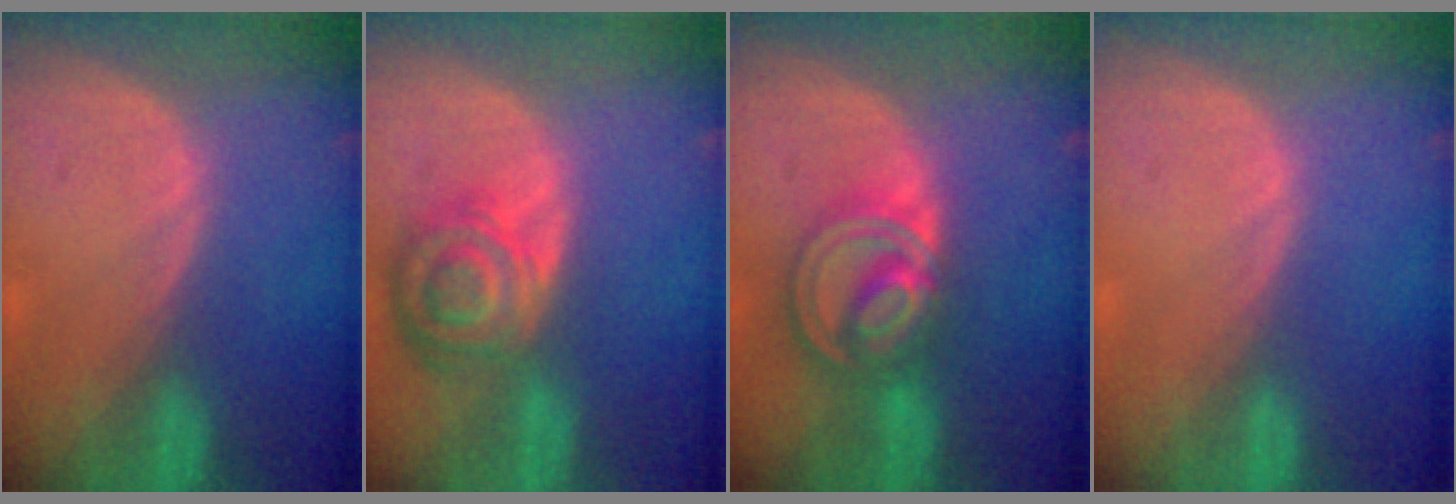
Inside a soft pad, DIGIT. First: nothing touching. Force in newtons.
{"total": 8.3, "press": 7.3, "slide": 4.0}
{"total": 8.7, "press": 7.3, "slide": 4.6}
{"total": 0.0}